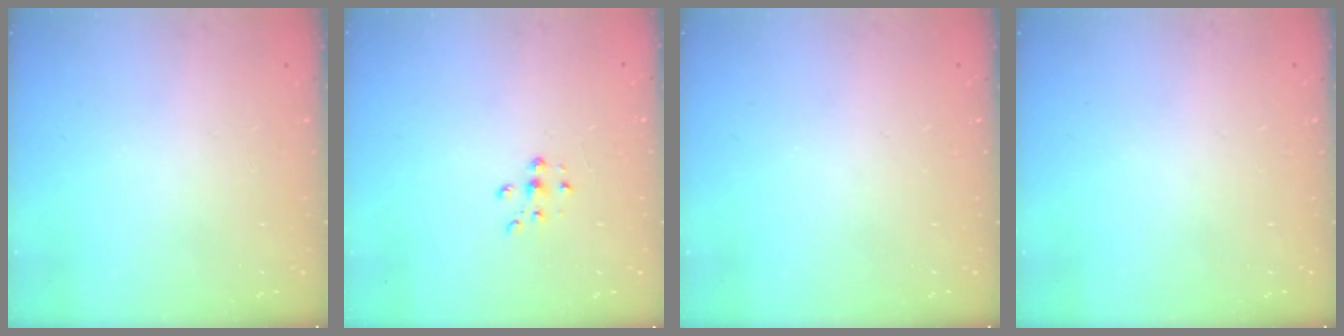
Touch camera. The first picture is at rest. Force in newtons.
{"total": 7.0, "press": 7.0, "slide": 0.9}
{"total": 0.0}
{"total": 0.0}